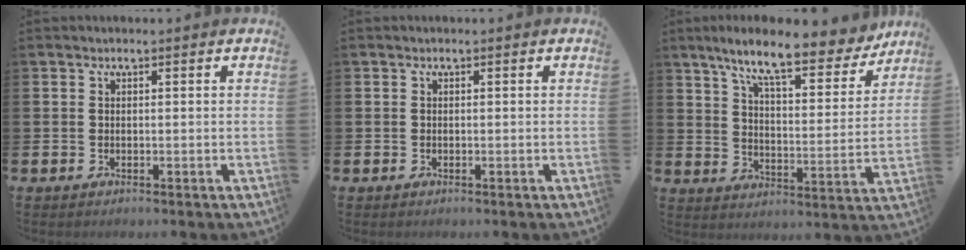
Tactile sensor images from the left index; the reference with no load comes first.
{"total": 0.0}
{"total": 10.6, "force": [9.0, 1.7, 5.4], "torque": [-0.114, -0.051, 0.149]}